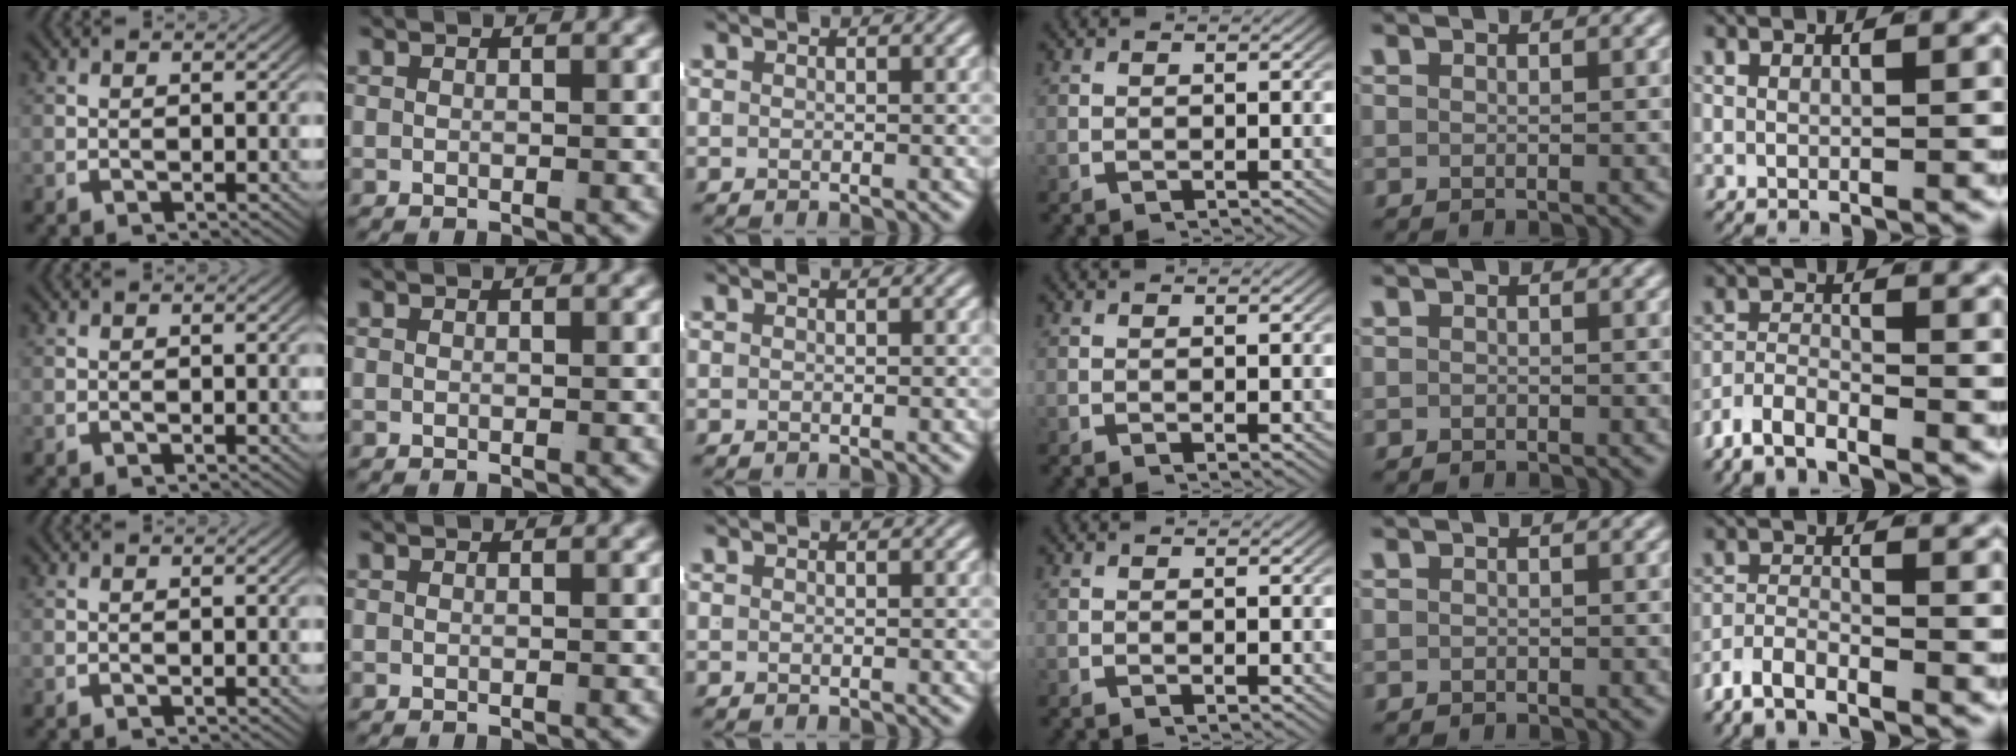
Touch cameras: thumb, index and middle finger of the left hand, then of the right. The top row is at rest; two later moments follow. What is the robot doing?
{"motion": "lift_and_place", "object": "shirt"}